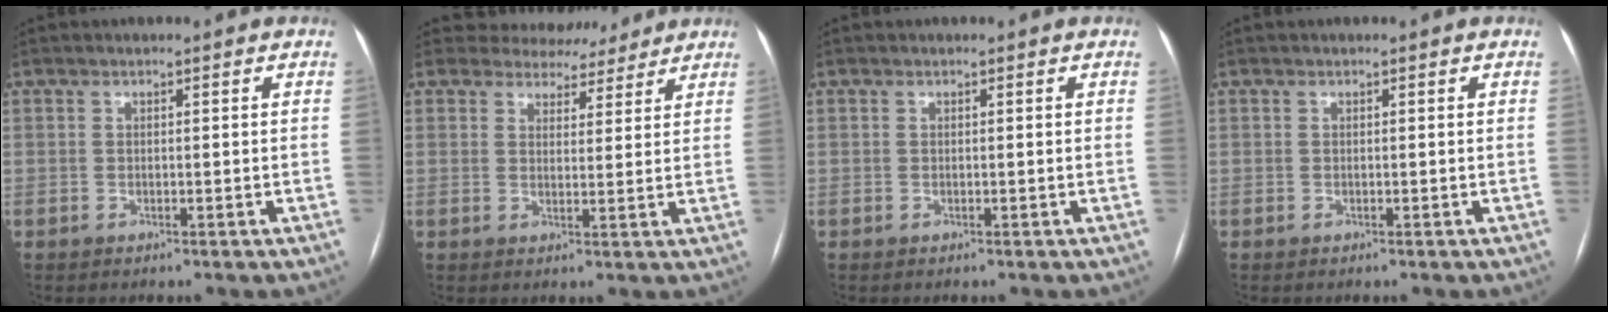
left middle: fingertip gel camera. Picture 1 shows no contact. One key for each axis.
{"total": 8.0, "fx": 7.2, "fy": 3.5, "fz": 0.4, "tx": 0.008, "ty": 0.008, "tz": 0.087}
{"total": 0.0}
{"total": 0.0}